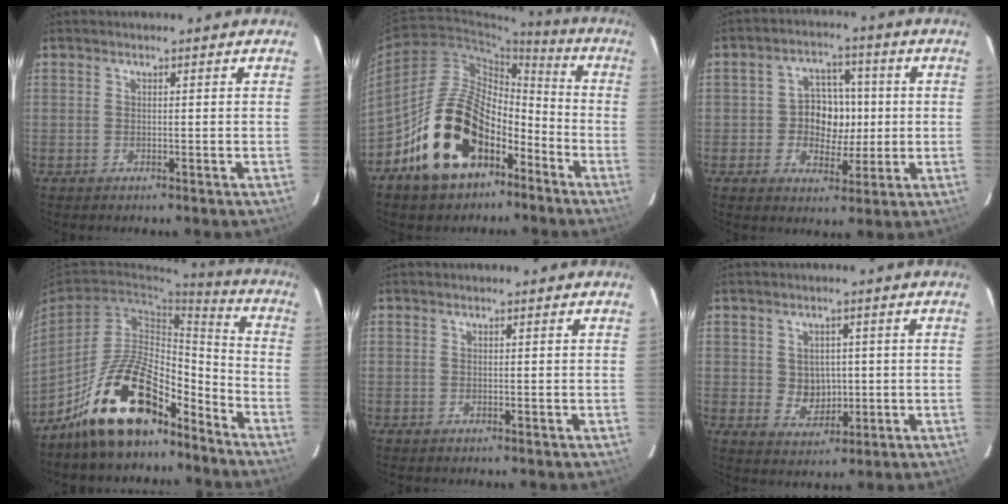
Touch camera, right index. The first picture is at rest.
{"total": 18.6, "force": [-10.5, 11.1, 10.5], "torque": [-0.194, 0.030, -0.157]}
{"total": 8.2, "force": [-0.4, 6.8, 4.4], "torque": [-0.085, 0.018, -0.004]}
{"total": 17.5, "force": [-12.9, 6.8, 9.8], "torque": [-0.179, 0.030, -0.212]}
{"total": 0.0}
{"total": 5.0, "force": [0.3, 4.4, 2.3], "torque": [-0.041, 0.004, 0.015]}